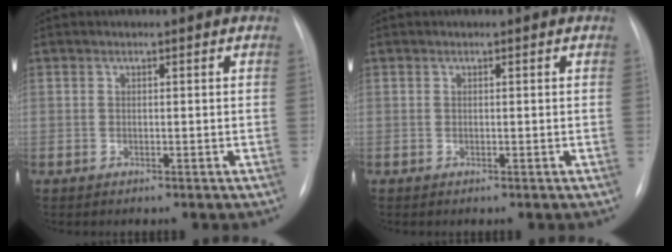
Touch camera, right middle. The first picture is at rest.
{"total": 0.0}